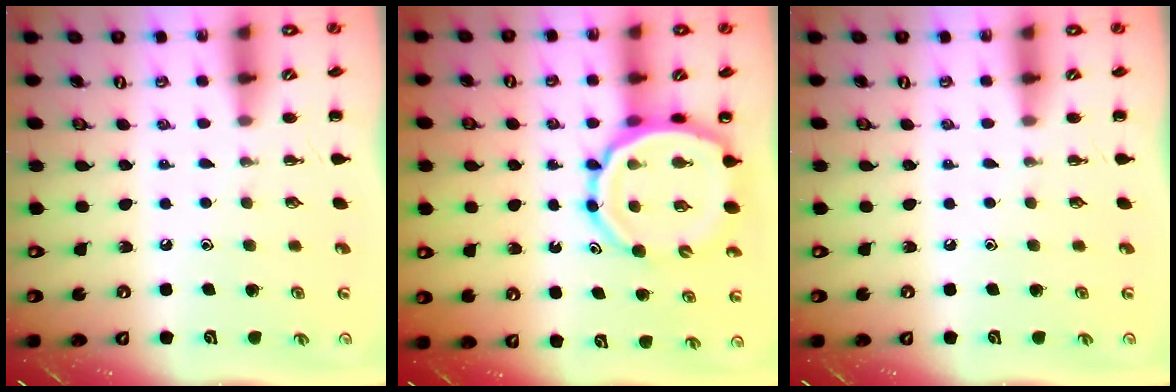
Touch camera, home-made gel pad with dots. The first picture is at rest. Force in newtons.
{"total": 13.6, "press": 13.0, "slide": 3.9}
{"total": 0.0}